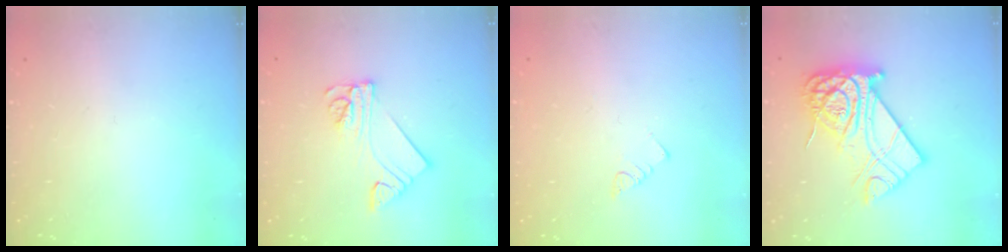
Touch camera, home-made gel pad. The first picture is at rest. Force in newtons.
{"total": 9.7, "press": 9.7, "slide": 0.9}
{"total": 3.0, "press": 3.0, "slide": 0.2}
{"total": 20.2, "press": 20.1, "slide": 1.9}